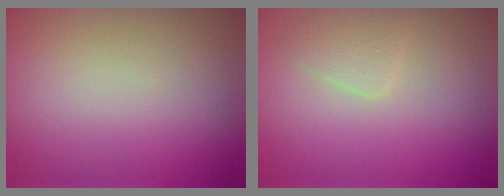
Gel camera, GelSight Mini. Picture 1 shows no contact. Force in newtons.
{"total": 1.6, "press": 1.6, "slide": 0.0}